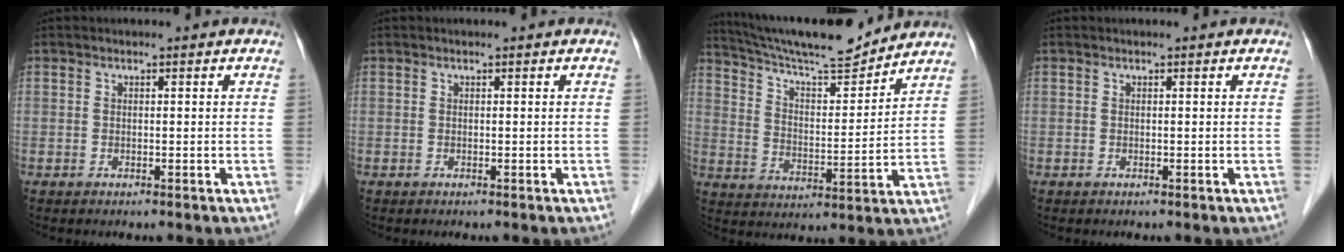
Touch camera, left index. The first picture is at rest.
{"total": 0.0}
{"total": 14.4, "force": [13.6, 0.6, 4.7], "torque": [-0.090, -0.003, 0.228]}
{"total": 0.0}